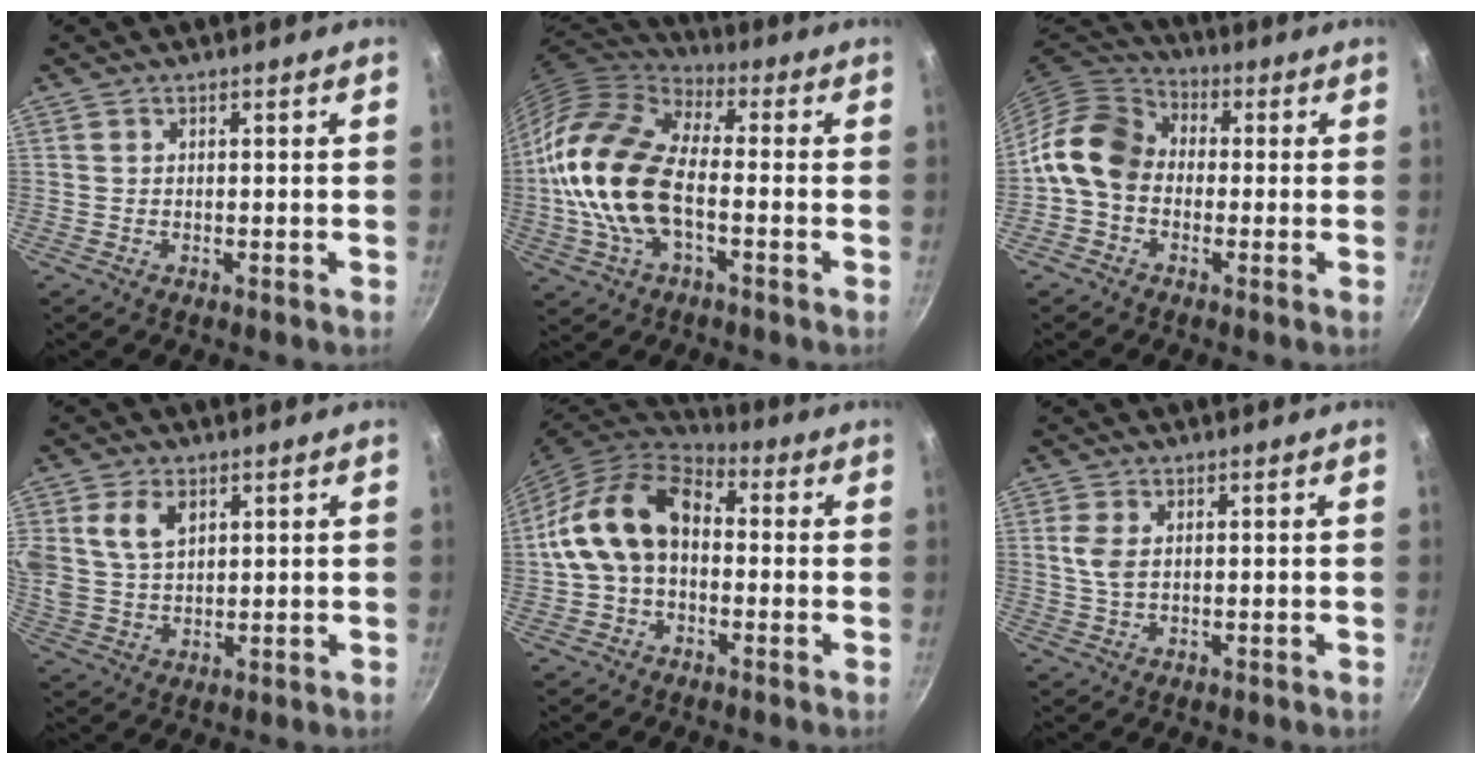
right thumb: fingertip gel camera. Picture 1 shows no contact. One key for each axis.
{"total": 19.2, "fx": -2.4, "fy": 10.5, "fz": 15.9, "tx": -0.296, "ty": 0.028, "tz": -0.058}
{"total": 11.2, "fx": -0.8, "fy": 8.9, "fz": 6.7, "tx": -0.096, "ty": 0.028, "tz": -0.040}
{"total": 8.0, "fx": 3.2, "fy": 5.2, "fz": 5.2, "tx": -0.091, "ty": -0.007, "tz": 0.064}
{"total": 14.9, "fx": 0.2, "fy": 10.5, "fz": 10.6, "tx": -0.168, "ty": 0.039, "tz": -0.010}
{"total": 3.6, "fx": 0.7, "fy": 2.0, "fz": 2.9, "tx": -0.062, "ty": 0.002, "tz": 0.014}